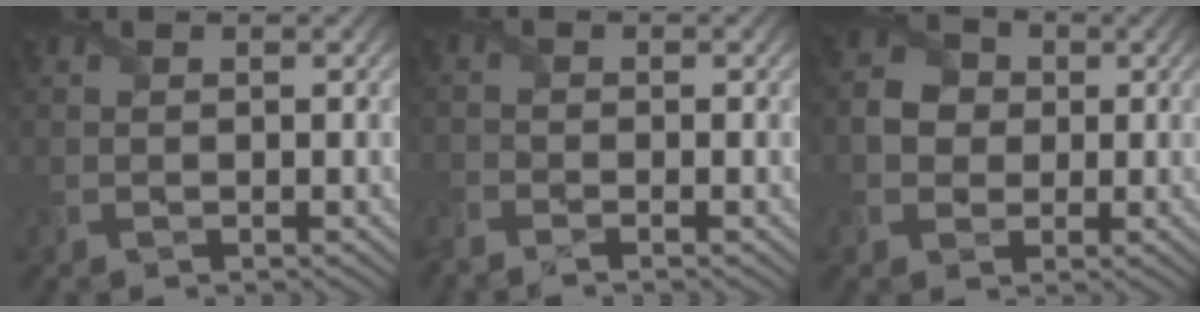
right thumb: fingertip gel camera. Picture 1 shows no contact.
{"total": 2.1, "force": [-1.9, 0.3, 0.9], "torque": [-0.028, -0.011, -0.048]}
{"total": 3.8, "force": [0.1, 3.4, 1.6], "torque": [-0.038, 0.008, -0.009]}